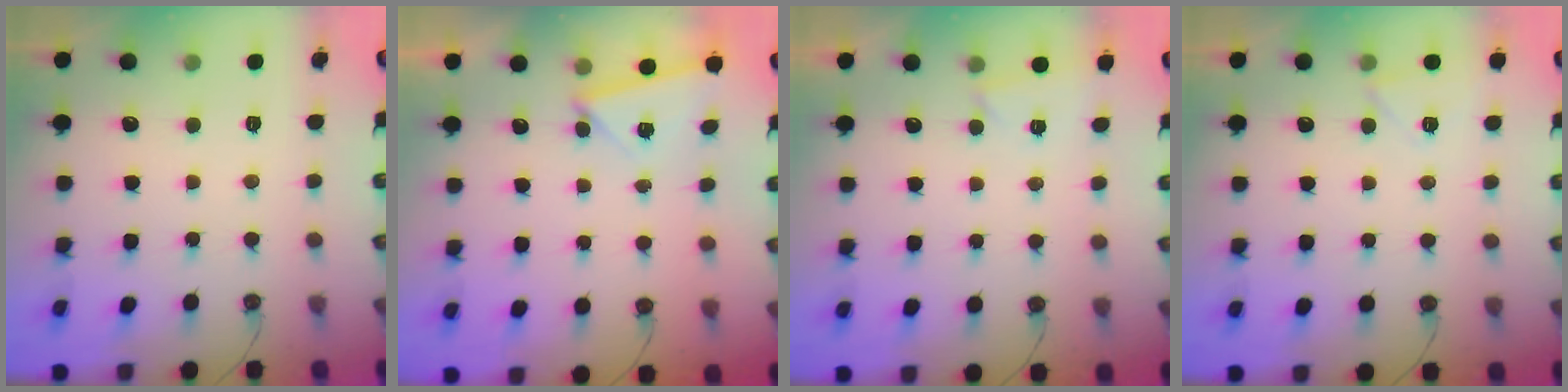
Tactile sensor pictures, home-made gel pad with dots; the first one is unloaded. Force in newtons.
{"total": 2.7, "press": 2.0, "slide": 1.7}
{"total": 1.7, "press": 1.7, "slide": 0.5}
{"total": 4.3, "press": 4.1, "slide": 1.3}